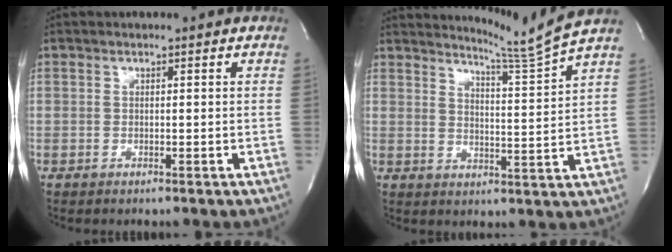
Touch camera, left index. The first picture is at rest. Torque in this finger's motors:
{"motor_torque": [-0.11, -0.08, -0.20, -0.01]}